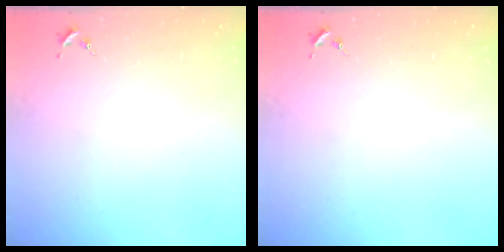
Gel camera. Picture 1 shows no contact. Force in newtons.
{"total": 0.0}